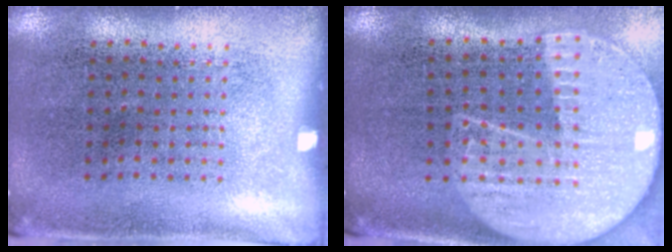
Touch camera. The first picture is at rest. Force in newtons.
{"total": 2.3, "press": 2.0, "slide": 1.1}